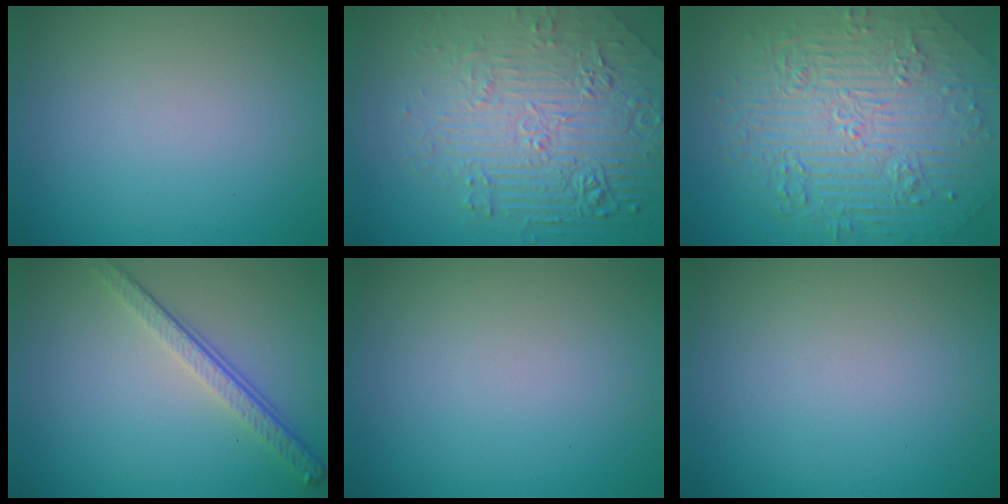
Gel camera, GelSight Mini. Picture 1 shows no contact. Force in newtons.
{"total": 9.0, "press": 6.1, "slide": 6.5}
{"total": 10.6, "press": 7.0, "slide": 8.0}
{"total": 4.0, "press": 2.8, "slide": 2.9}
{"total": 0.0}
{"total": 0.0}